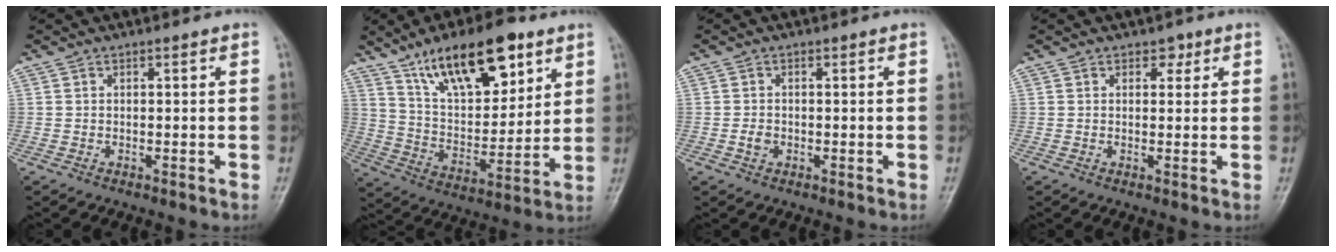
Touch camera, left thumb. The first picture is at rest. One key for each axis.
{"total": 18.9, "fx": 11.2, "fy": 8.1, "fz": 12.9, "tx": -0.165, "ty": -0.050, "tz": 0.200}
{"total": 1.7, "fx": -0.5, "fy": 1.3, "fz": 0.9, "tx": -0.013, "ty": 0.003, "tz": -0.009}
{"total": 2.1, "fx": 1.2, "fy": 1.5, "fz": 0.9, "tx": 0.006, "ty": -0.003, "tz": 0.011}